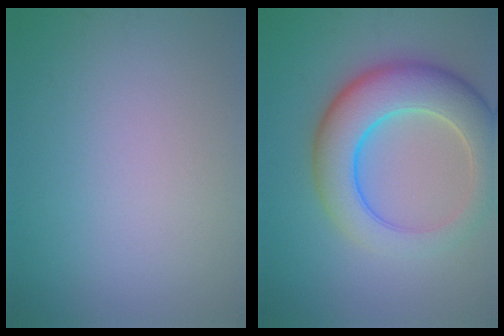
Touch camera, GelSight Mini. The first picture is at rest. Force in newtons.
{"total": 8.6, "press": 8.6, "slide": 0.6}